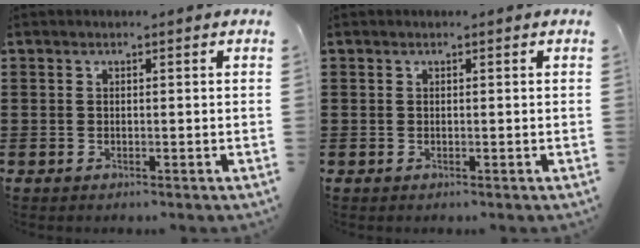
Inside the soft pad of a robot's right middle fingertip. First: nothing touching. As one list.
[{"total": 0.0}]